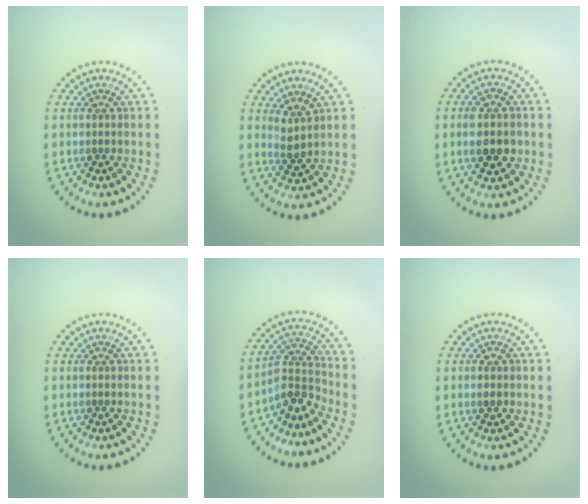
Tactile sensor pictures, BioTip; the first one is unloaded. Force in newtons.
{"total": 1.8, "press": 1.4, "slide": 1.1}
{"total": 3.9, "press": 3.8, "slide": 0.3}
{"total": 0.0}
{"total": 3.4, "press": 2.3, "slide": 2.5}
{"total": 1.2, "press": 1.2, "slide": 0.1}